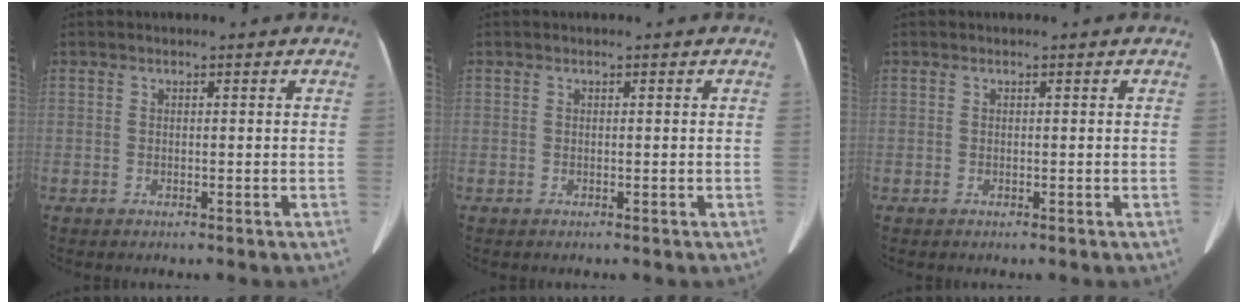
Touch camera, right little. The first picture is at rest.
{"total": 0.0}
{"total": 0.0}